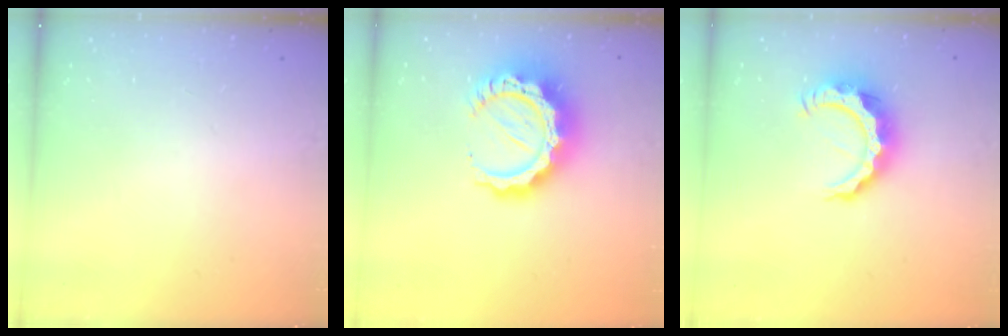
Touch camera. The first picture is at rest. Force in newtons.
{"total": 15.2, "press": 15.1, "slide": 1.3}
{"total": 10.5, "press": 10.4, "slide": 1.2}